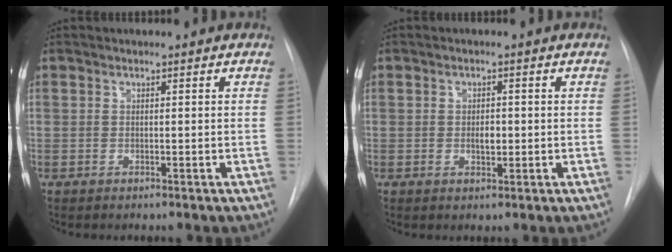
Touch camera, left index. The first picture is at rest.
{"total": 1.9, "force": [-0.1, 1.0, 1.6], "torque": [-0.027, 0.000, 0.000]}